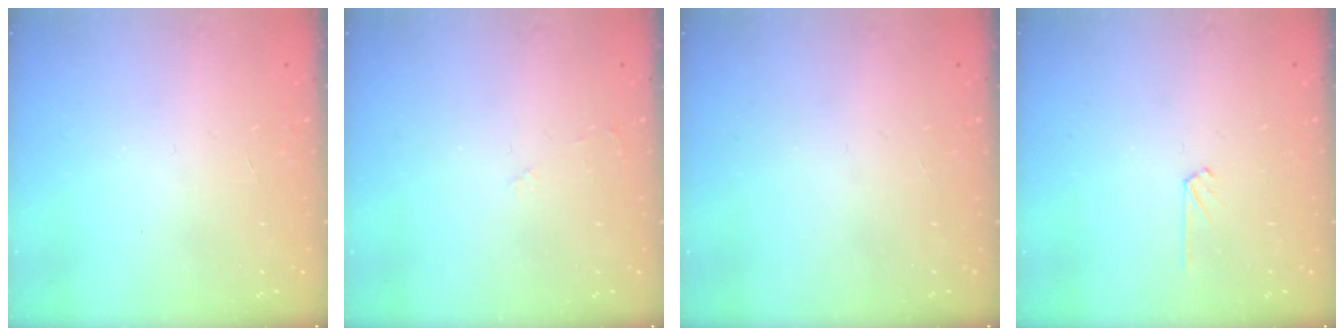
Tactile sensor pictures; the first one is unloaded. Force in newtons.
{"total": 2.5, "press": 2.5, "slide": 0.4}
{"total": 0.0}
{"total": 2.5, "press": 2.5, "slide": 0.3}